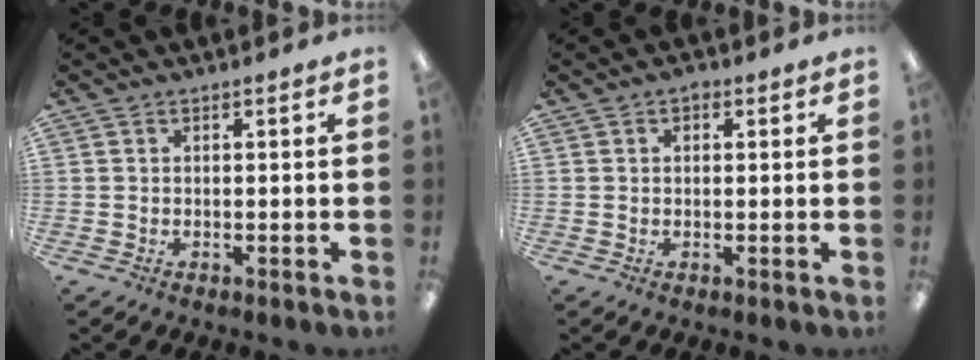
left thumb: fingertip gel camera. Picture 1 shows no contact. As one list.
[{"total": 1.4, "force": [0.5, 0.9, 0.9], "torque": [-0.009, 0.000, 0.007]}]